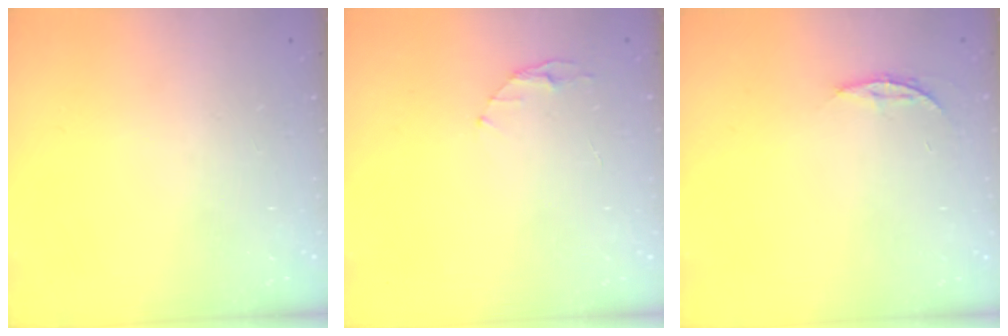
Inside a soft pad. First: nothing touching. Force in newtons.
{"total": 3.9, "press": 3.9, "slide": 0.5}
{"total": 3.6, "press": 3.6, "slide": 0.3}